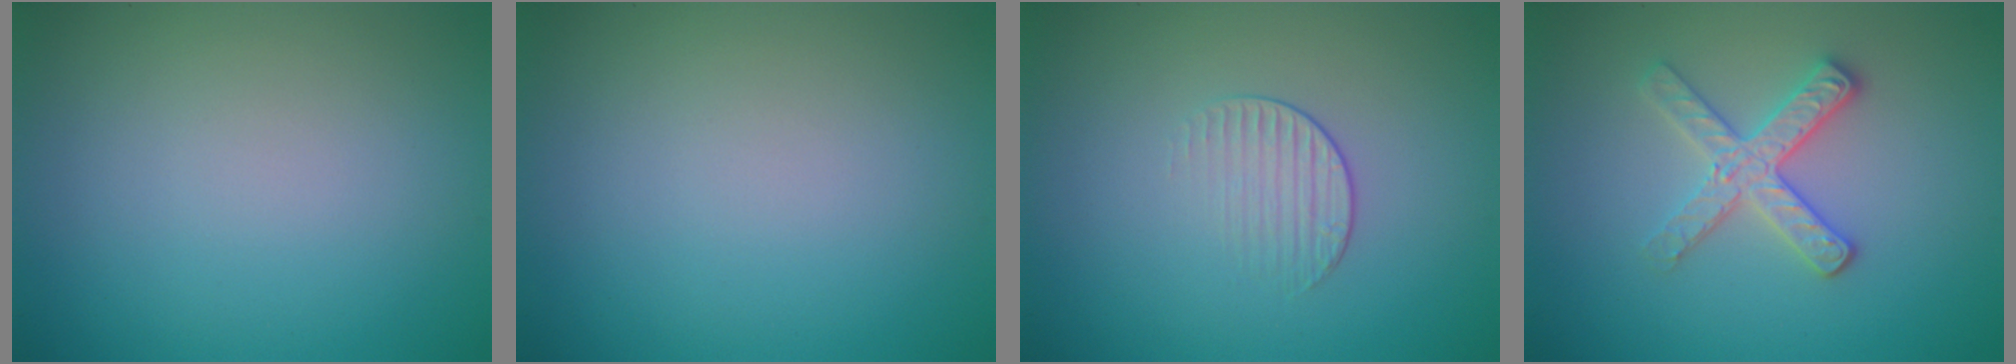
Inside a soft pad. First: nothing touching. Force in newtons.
{"total": 0.0}
{"total": 1.5, "press": 0.7, "slide": 1.3}
{"total": 3.0, "press": 2.8, "slide": 1.0}